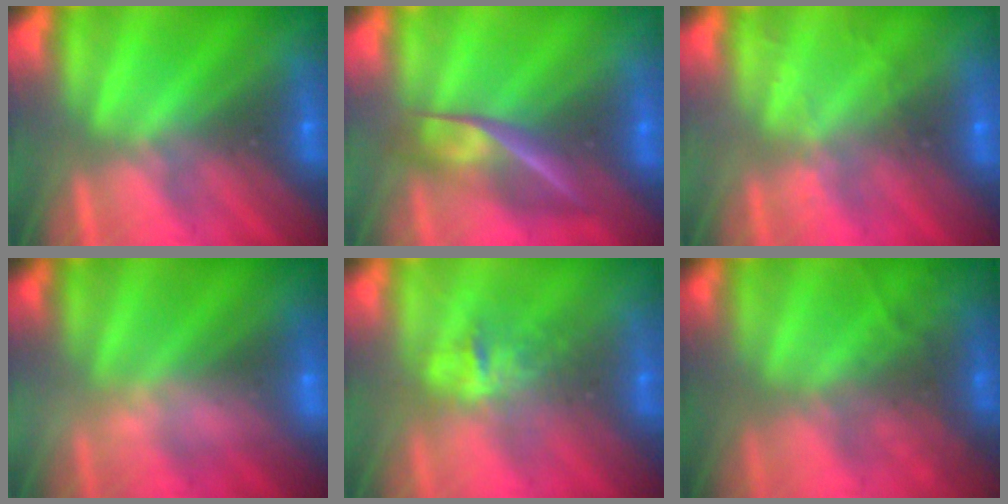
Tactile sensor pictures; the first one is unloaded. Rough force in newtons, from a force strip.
{"total": 2.4}
{"total": 1.9}
{"total": 2.4}
{"total": 2.8}
{"total": 10.3}